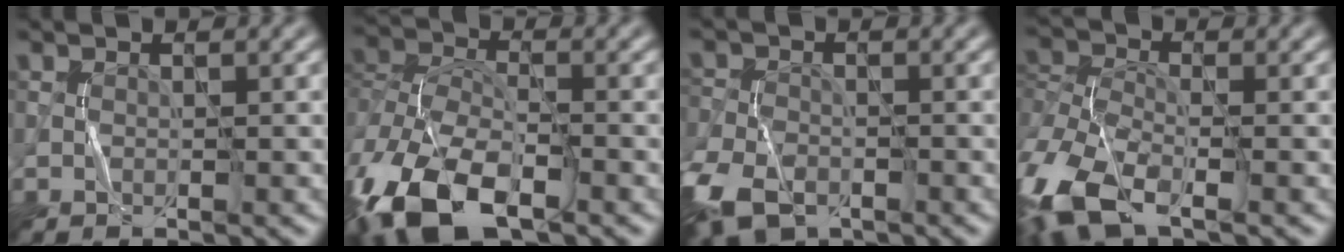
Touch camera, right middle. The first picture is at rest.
{"total": 12.5, "force": [-6.6, 6.4, 8.5], "torque": [-0.183, -0.018, -0.130]}
{"total": 8.3, "force": [-4.8, 5.0, 4.6], "torque": [-0.111, -0.034, -0.095]}
{"total": 9.2, "force": [-5.2, 4.1, 6.4], "torque": [-0.155, -0.020, -0.117]}